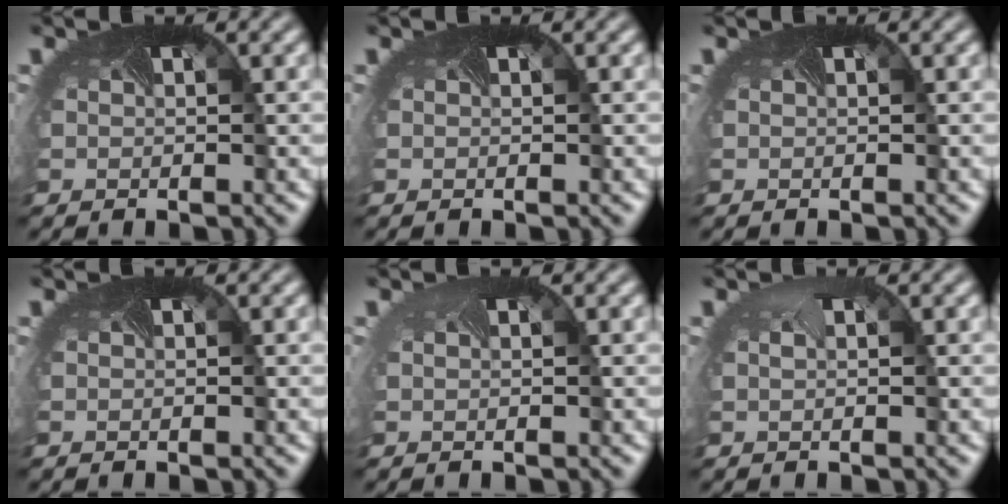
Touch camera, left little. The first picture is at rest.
{"total": 0.0}
{"total": 0.0}
{"total": 0.0}
{"total": 0.0}
{"total": 0.5, "force": [0.2, 0.3, 0.3], "torque": [-0.005, 0.003, 0.007]}